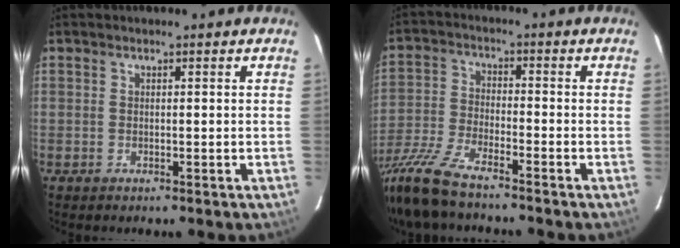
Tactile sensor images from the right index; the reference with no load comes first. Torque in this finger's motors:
{"motor_torque": [1.09, -1.05, 0.51, 0.10]}